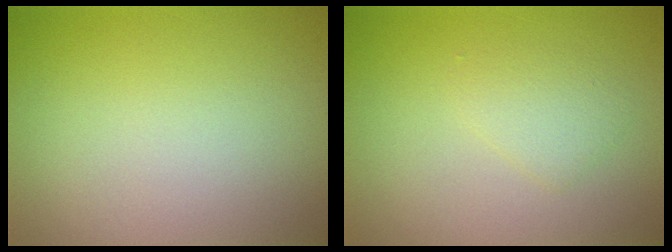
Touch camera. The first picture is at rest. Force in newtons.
{"total": 1.4, "press": 1.4, "slide": 0.1}